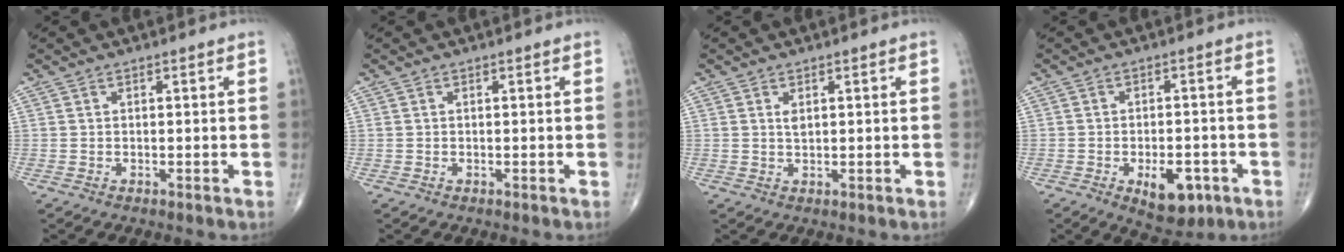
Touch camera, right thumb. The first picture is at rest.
{"total": 0.0}
{"total": 1.4, "force": [0.5, 0.7, 1.1], "torque": [-0.016, -0.003, 0.011]}
{"total": 5.2, "force": [-1.9, 2.9, 3.8], "torque": [-0.037, 0.003, -0.016]}